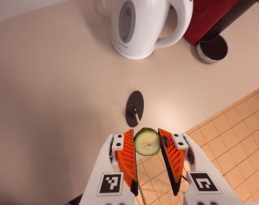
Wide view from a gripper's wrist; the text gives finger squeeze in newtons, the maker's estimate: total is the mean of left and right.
{"total": 8.5, "left": 8.6, "right": 8.4}